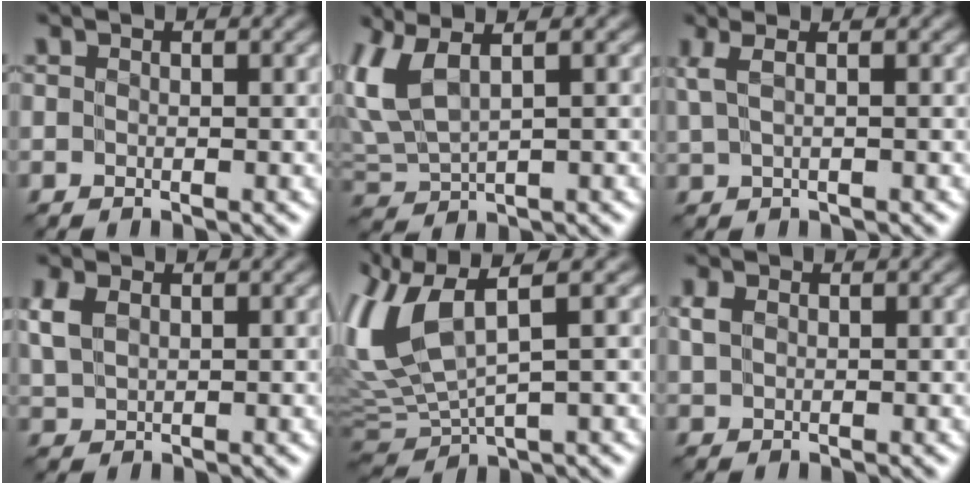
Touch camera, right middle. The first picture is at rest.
{"total": 5.4, "force": [2.5, 2.2, 4.3], "torque": [-0.127, 0.012, 0.056]}
{"total": 2.1, "force": [1.3, 0.3, 1.6], "torque": [-0.033, 0.003, 0.022]}
{"total": 2.6, "force": [1.2, 1.6, 1.6], "torque": [-0.047, 0.009, 0.025]}
{"total": 8.1, "force": [3.4, 2.9, 6.8], "torque": [-0.167, 0.010, 0.065]}
{"total": 1.2, "force": [0.6, 0.8, 0.6], "torque": [-0.014, 0.003, 0.009]}